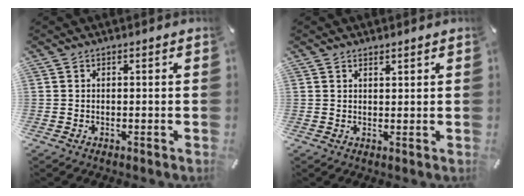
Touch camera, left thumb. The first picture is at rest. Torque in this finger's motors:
{"motor_torque": [-0.12, -0.46, 0.01, 0.23, -0.01]}